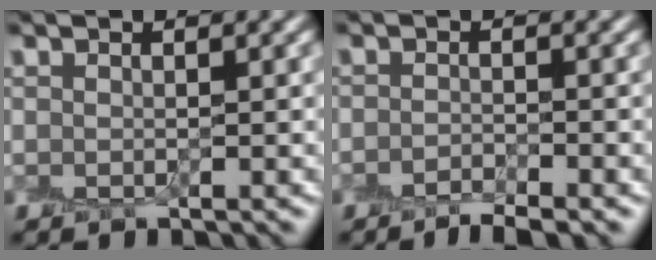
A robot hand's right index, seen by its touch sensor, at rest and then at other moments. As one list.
[{"total": 2.5, "force": [-2.0, 0.5, 1.4], "torque": [-0.021, -0.003, -0.040]}]